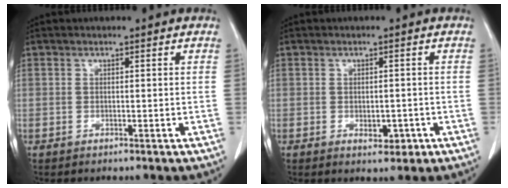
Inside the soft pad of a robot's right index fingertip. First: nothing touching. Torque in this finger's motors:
{"motor_torque": [0.09, -0.02, 0.08, 0.01]}